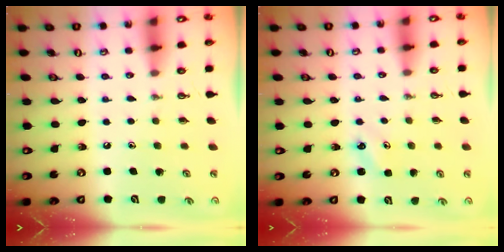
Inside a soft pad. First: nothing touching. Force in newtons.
{"total": 3.6, "press": 3.6, "slide": 0.3}